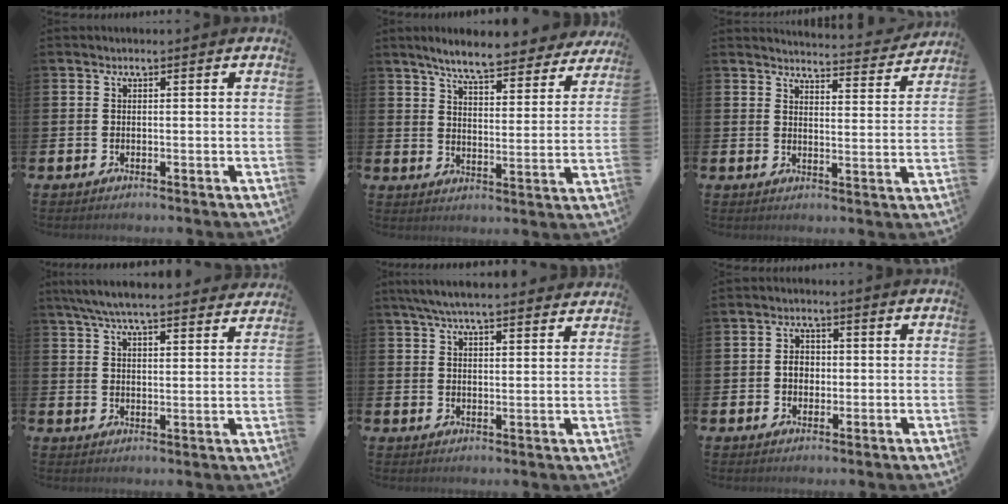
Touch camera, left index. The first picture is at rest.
{"total": 7.3, "force": [6.8, 0.7, 2.7], "torque": [-0.074, -0.037, 0.115]}
{"total": 4.2, "force": [4.2, 0.2, 0.4], "torque": [-0.008, -0.037, 0.068]}
{"total": 6.9, "force": [6.5, 0.8, 2.1], "torque": [-0.058, -0.033, 0.117]}
{"total": 5.9, "force": [5.6, 0.7, 1.9], "torque": [-0.048, -0.022, 0.102]}
{"total": 2.6, "force": [-0.1, 2.1, 1.5], "torque": [-0.009, -0.001, -0.009]}